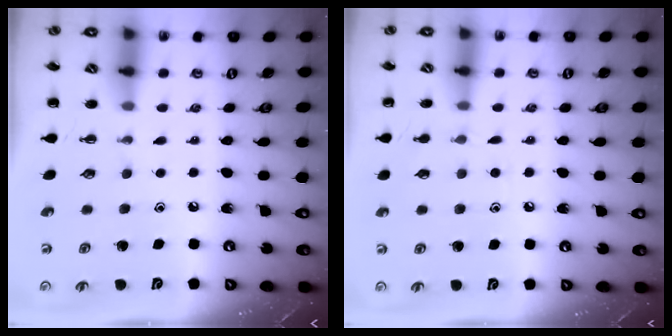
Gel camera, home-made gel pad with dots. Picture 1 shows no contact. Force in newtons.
{"total": 6.7, "press": 6.4, "slide": 2.0}